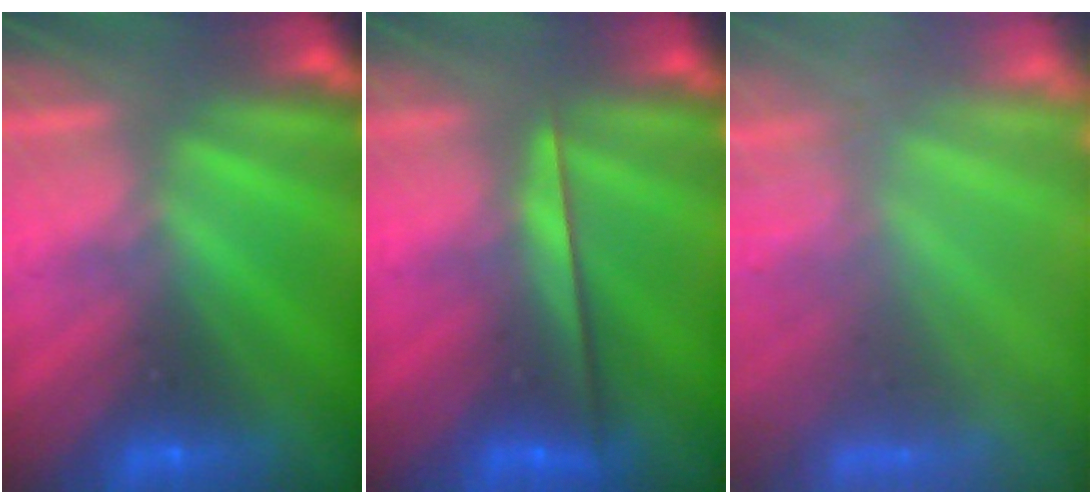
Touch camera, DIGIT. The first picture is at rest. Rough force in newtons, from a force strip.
{"total": 2.5}
{"total": 7.4}